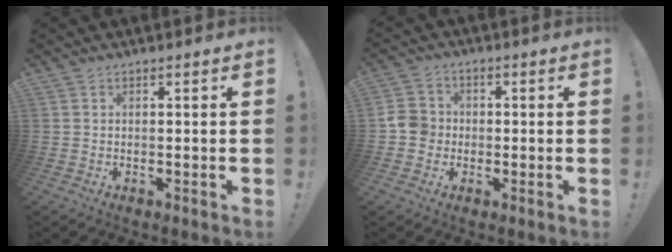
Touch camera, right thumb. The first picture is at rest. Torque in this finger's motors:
{"motor_torque": [-0.07, -0.10, -0.05, 0.35, 0.00]}